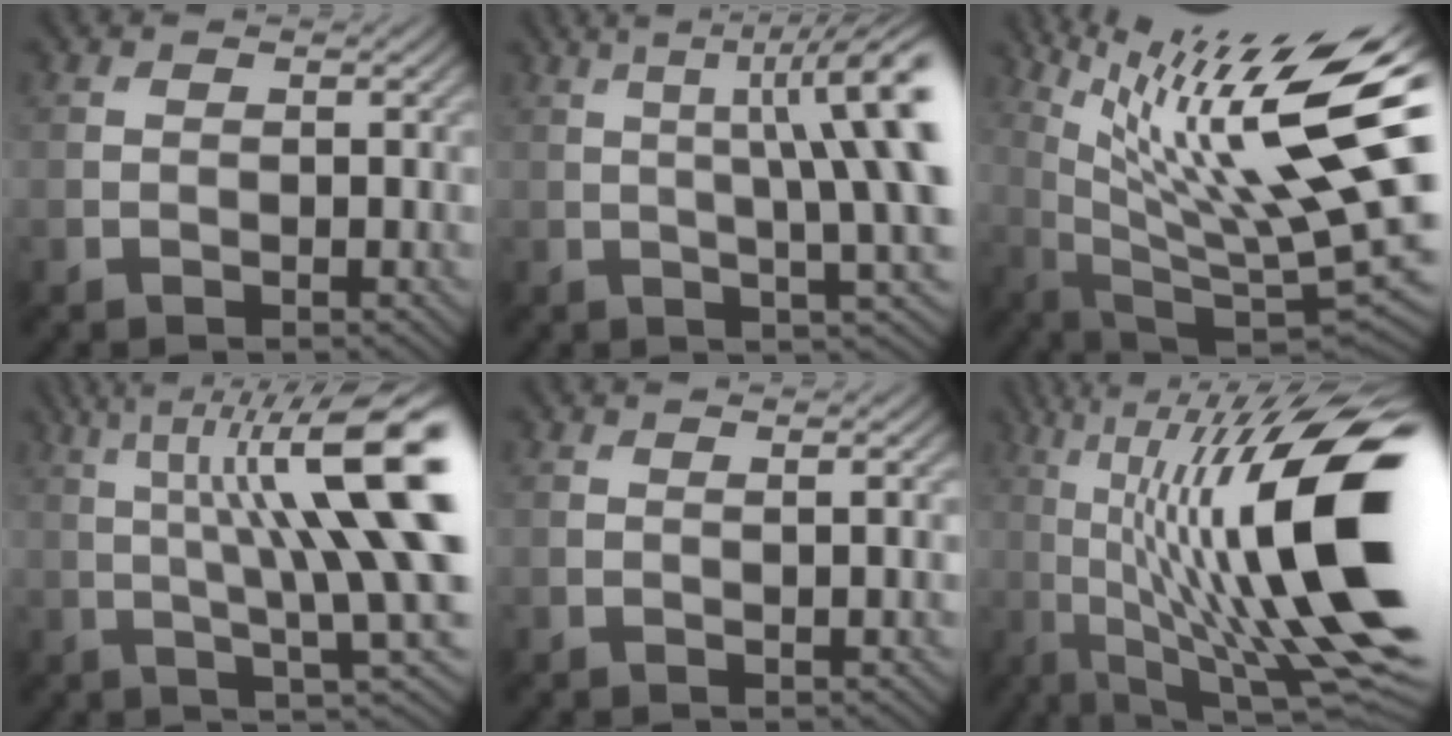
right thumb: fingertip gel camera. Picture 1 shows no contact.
{"total": 12.7, "force": [2.3, 2.9, 12.2], "torque": [-0.153, 0.014, 0.041]}
{"total": 19.2, "force": [8.0, 4.4, 16.9], "torque": [-0.280, 0.011, 0.155]}
{"total": 15.8, "force": [3.9, 3.6, 14.9], "torque": [-0.231, 0.015, 0.076]}
{"total": 1.8, "force": [0.4, 0.5, 1.7], "torque": [-0.020, 0.009, 0.006]}
{"total": 20.2, "force": [1.6, 5.7, 19.3], "torque": [-0.310, 0.031, 0.044]}